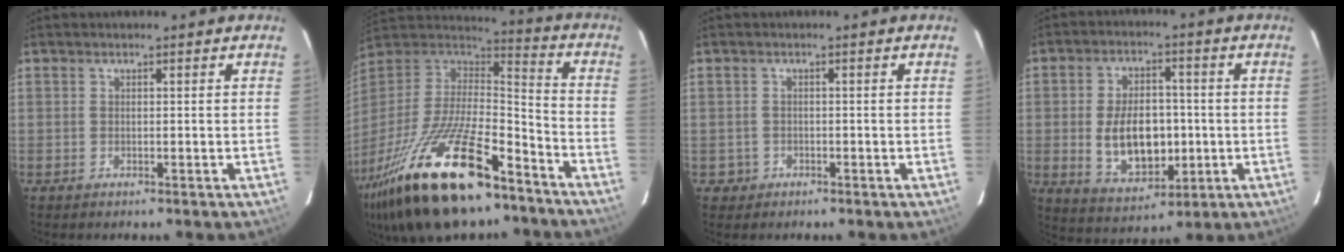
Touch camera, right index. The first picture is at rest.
{"total": 30.6, "force": [-19.6, 10.9, 20.9], "torque": [-0.416, -0.041, -0.324]}
{"total": 2.1, "force": [-0.8, 1.9, 0.1], "torque": [-0.006, 0.005, -0.009]}
{"total": 12.5, "force": [-1.3, 7.6, 9.8], "torque": [-0.189, 0.005, -0.002]}